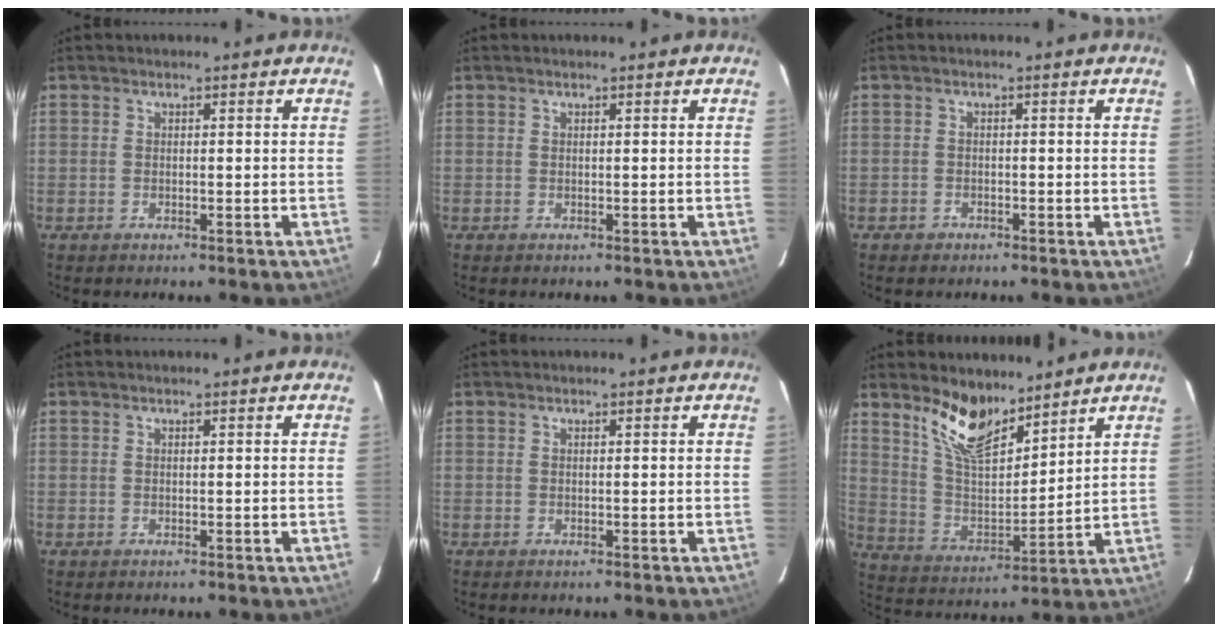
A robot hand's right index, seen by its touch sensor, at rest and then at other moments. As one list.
[{"total": 0.0}, {"total": 1.6, "force": [-1.0, 1.2, 0.1], "torque": [-0.003, 0.002, -0.012]}, {"total": 0.0}, {"total": 0.0}, {"total": 12.5, "force": [9.5, 4.6, 6.7], "torque": [-0.133, -0.003, 0.188]}]